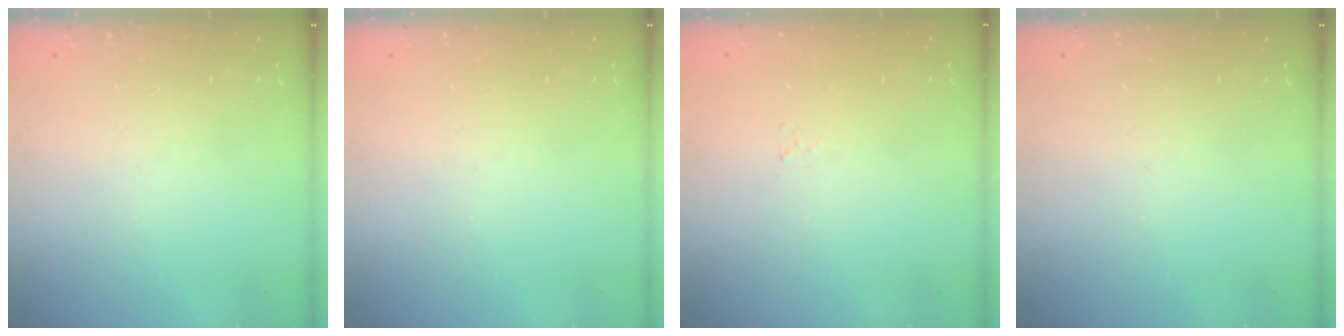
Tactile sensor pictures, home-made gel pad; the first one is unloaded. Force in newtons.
{"total": 0.0}
{"total": 1.5, "press": 1.5, "slide": 0.2}
{"total": 0.0}